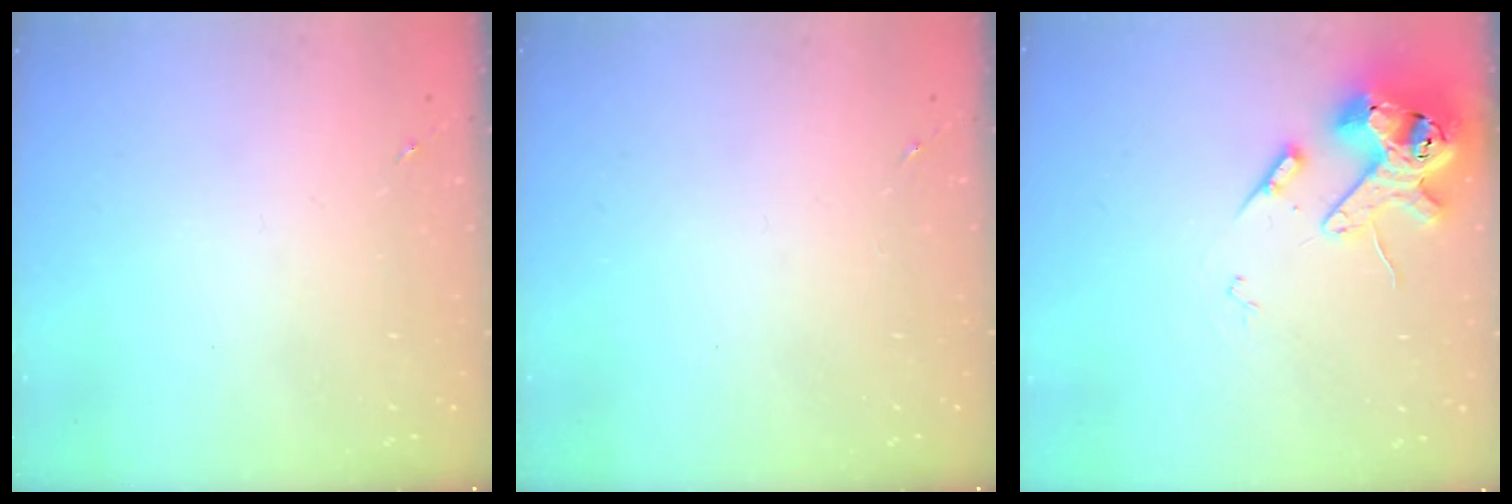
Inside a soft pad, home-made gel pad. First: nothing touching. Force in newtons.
{"total": 0.0}
{"total": 15.0, "press": 14.9, "slide": 2.1}